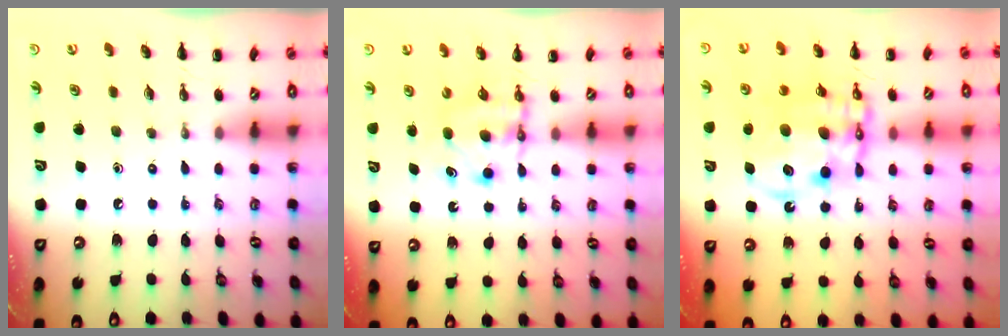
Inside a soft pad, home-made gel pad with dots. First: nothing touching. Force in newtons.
{"total": 5.6, "press": 5.6, "slide": 0.6}
{"total": 14.2, "press": 13.8, "slide": 3.4}